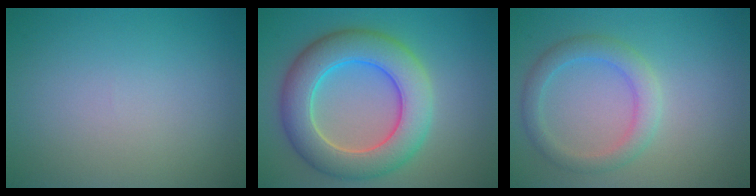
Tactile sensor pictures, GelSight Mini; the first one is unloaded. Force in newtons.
{"total": 8.2, "press": 8.2, "slide": 0.4}
{"total": 3.0, "press": 3.0, "slide": 0.2}